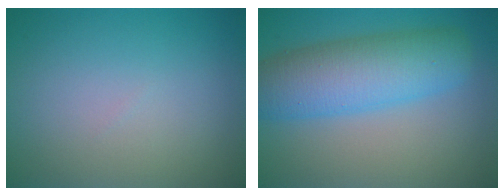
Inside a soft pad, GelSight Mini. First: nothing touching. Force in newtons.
{"total": 7.6, "press": 7.6, "slide": 0.2}